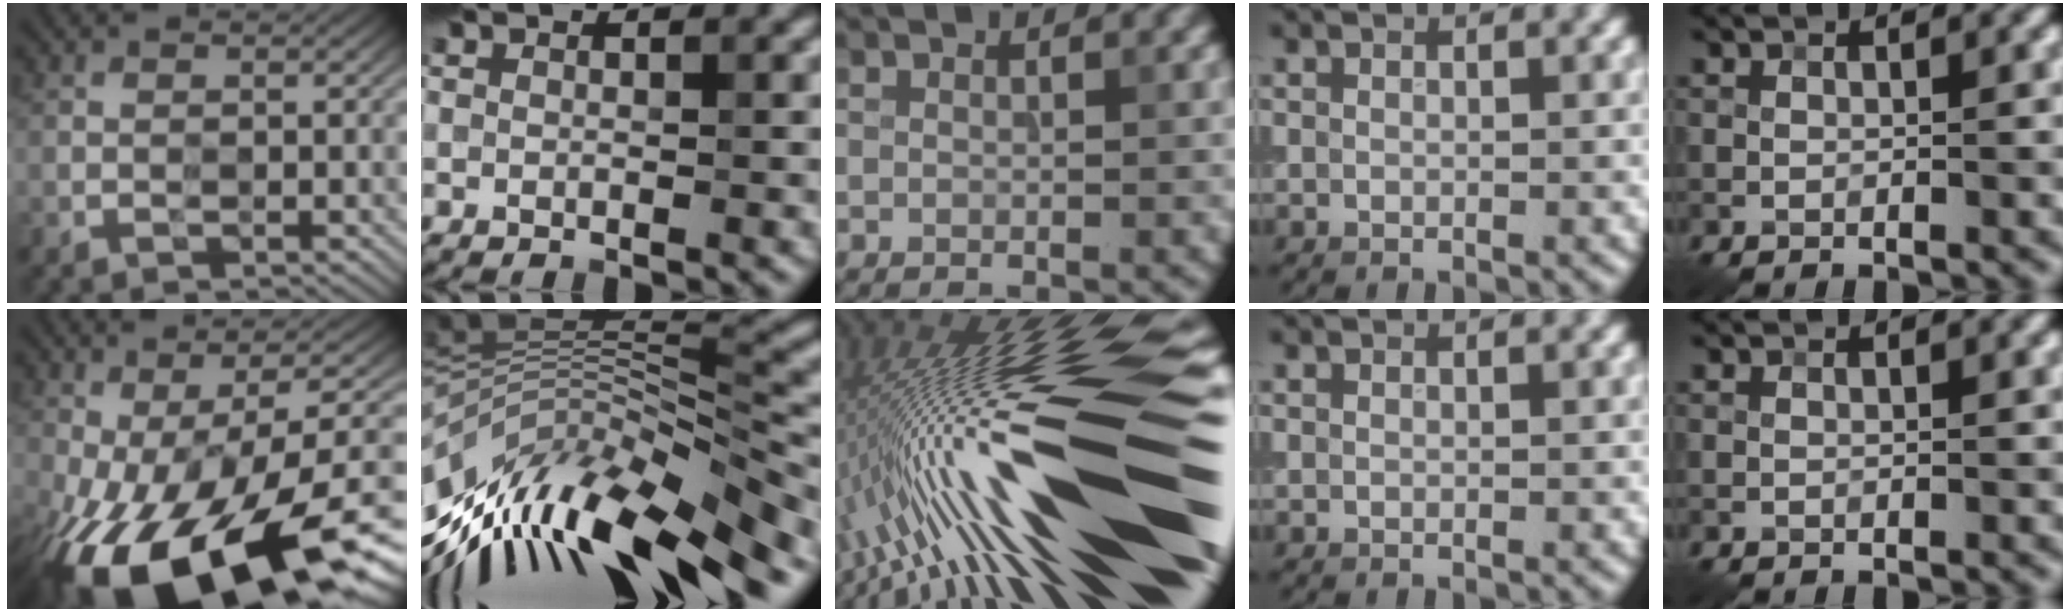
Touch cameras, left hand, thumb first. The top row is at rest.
{"thumb": {"total": 18.8, "force": [-8.9, 7.0, 14.9], "torque": [-0.277, -0.028, -0.138]}, "index": {"total": 13.9, "force": [-5.5, 3.8, 12.2], "torque": [-0.223, 0.021, -0.093]}, "middle": {"total": 19.3, "force": [-4.4, 3.7, 18.5], "torque": [-0.297, 0.036, -0.093]}}